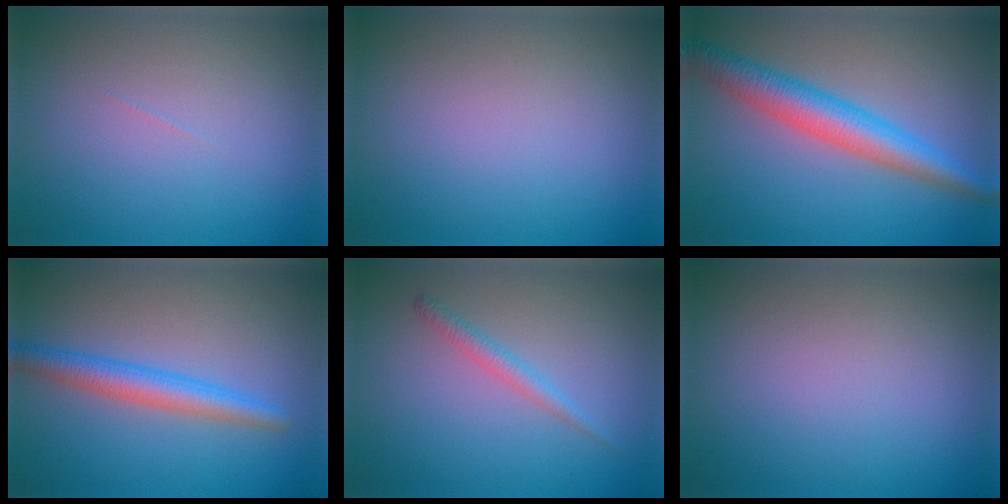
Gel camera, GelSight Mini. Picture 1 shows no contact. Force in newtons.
{"total": 0.0}
{"total": 5.4, "press": 5.4, "slide": 0.0}
{"total": 3.5, "press": 3.5, "slide": 0.1}
{"total": 1.4, "press": 1.4, "slide": 0.1}
{"total": 0.0}